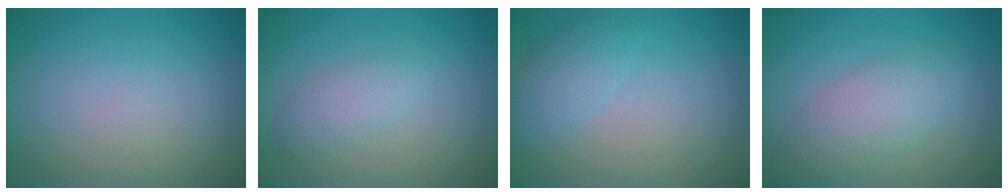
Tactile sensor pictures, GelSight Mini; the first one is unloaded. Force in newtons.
{"total": 2.4, "press": 2.4, "slide": 0.2}
{"total": 2.3, "press": 2.3, "slide": 0.2}
{"total": 4.4, "press": 4.4, "slide": 0.2}